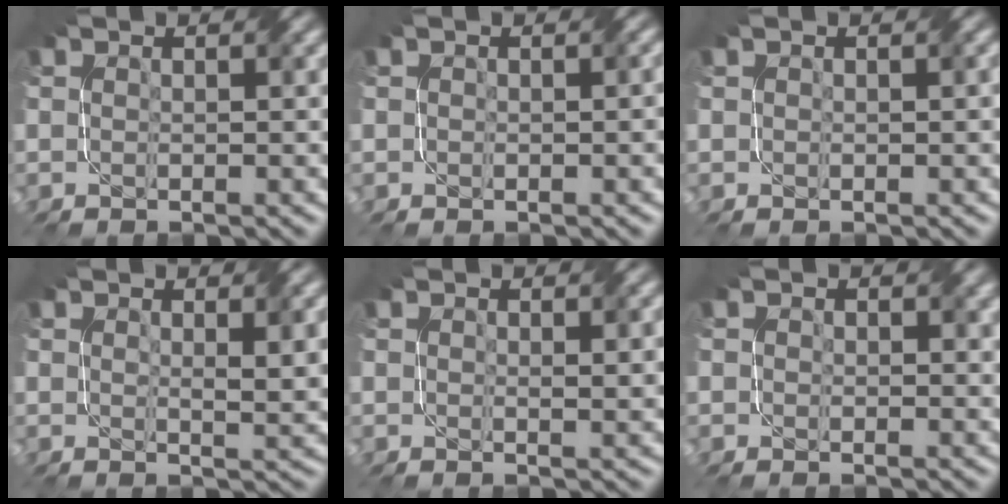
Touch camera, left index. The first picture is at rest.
{"total": 0.8, "force": [0.1, 0.5, 0.6], "torque": [-0.007, 0.000, 0.002]}
{"total": 0.6, "force": [0.3, 0.4, 0.3], "torque": [-0.005, 0.001, 0.004]}
{"total": 2.6, "force": [1.1, 0.6, 2.2], "torque": [-0.034, -0.003, 0.024]}
{"total": 1.4, "force": [0.7, 0.3, 1.2], "torque": [-0.015, -0.001, 0.015]}
{"total": 1.6, "force": [0.9, 1.2, 0.3], "torque": [-0.005, -0.004, 0.012]}